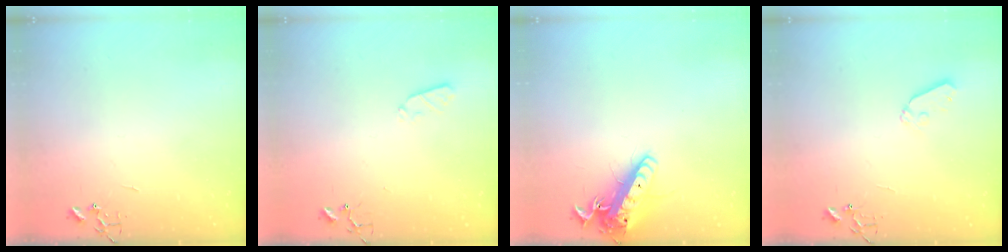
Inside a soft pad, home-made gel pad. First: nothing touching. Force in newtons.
{"total": 4.5, "press": 4.5, "slide": 0.4}
{"total": 15.2, "press": 14.9, "slide": 3.0}
{"total": 6.5, "press": 6.5, "slide": 0.6}